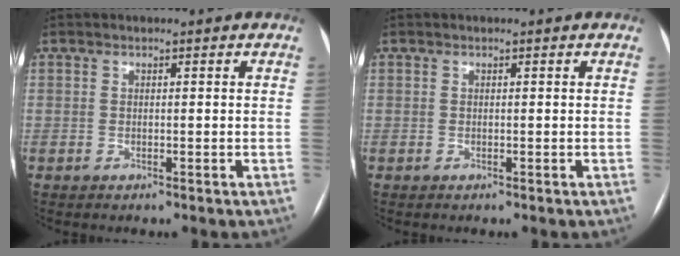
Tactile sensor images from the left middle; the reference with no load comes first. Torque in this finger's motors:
{"motor_torque": [0.00, 0.01, 0.02, 0.00]}